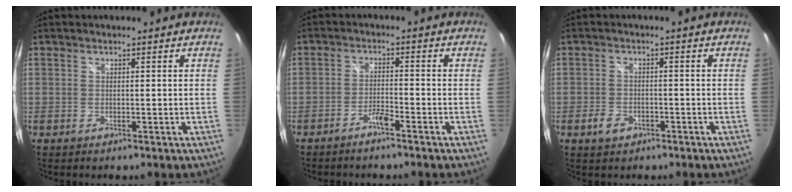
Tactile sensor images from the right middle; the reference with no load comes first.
{"total": 2.7, "force": [-2.3, 0.1, 1.4], "torque": [-0.045, 0.005, -0.045]}
{"total": 3.2, "force": [-1.8, 2.2, 1.5], "torque": [-0.035, 0.003, -0.029]}